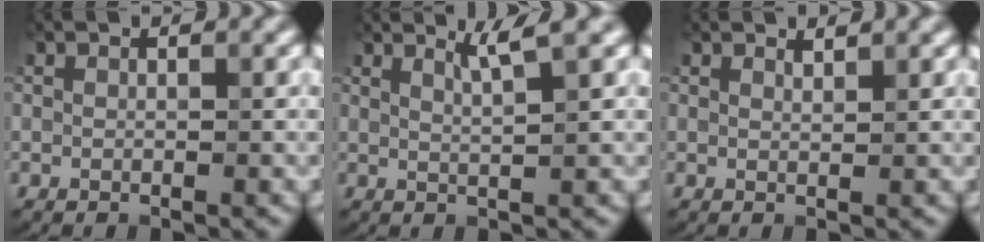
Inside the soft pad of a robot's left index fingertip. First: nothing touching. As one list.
[{"total": 2.1, "force": [1.5, 0.3, 1.5], "torque": [-0.017, 0.004, 0.023]}, {"total": 0.8, "force": [0.8, 0.1, 0.2], "torque": [-0.002, -0.001, 0.015]}]